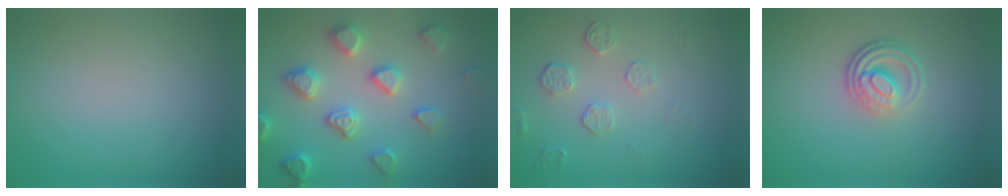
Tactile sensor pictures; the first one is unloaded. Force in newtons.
{"total": 4.6, "press": 4.4, "slide": 1.3}
{"total": 1.9, "press": 1.3, "slide": 1.3}
{"total": 3.6, "press": 2.7, "slide": 2.4}